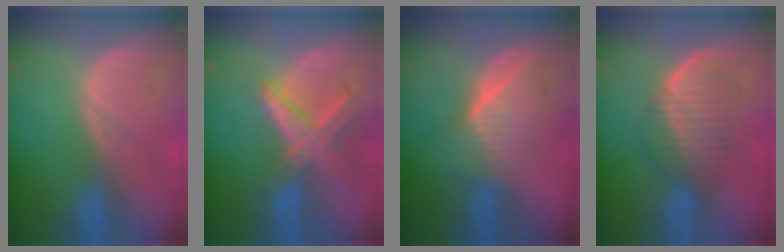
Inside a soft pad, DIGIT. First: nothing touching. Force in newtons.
{"total": 8.2, "press": 7.1, "slide": 4.3}
{"total": 6.3, "press": 6.0, "slide": 2.0}
{"total": 6.6, "press": 6.0, "slide": 2.7}